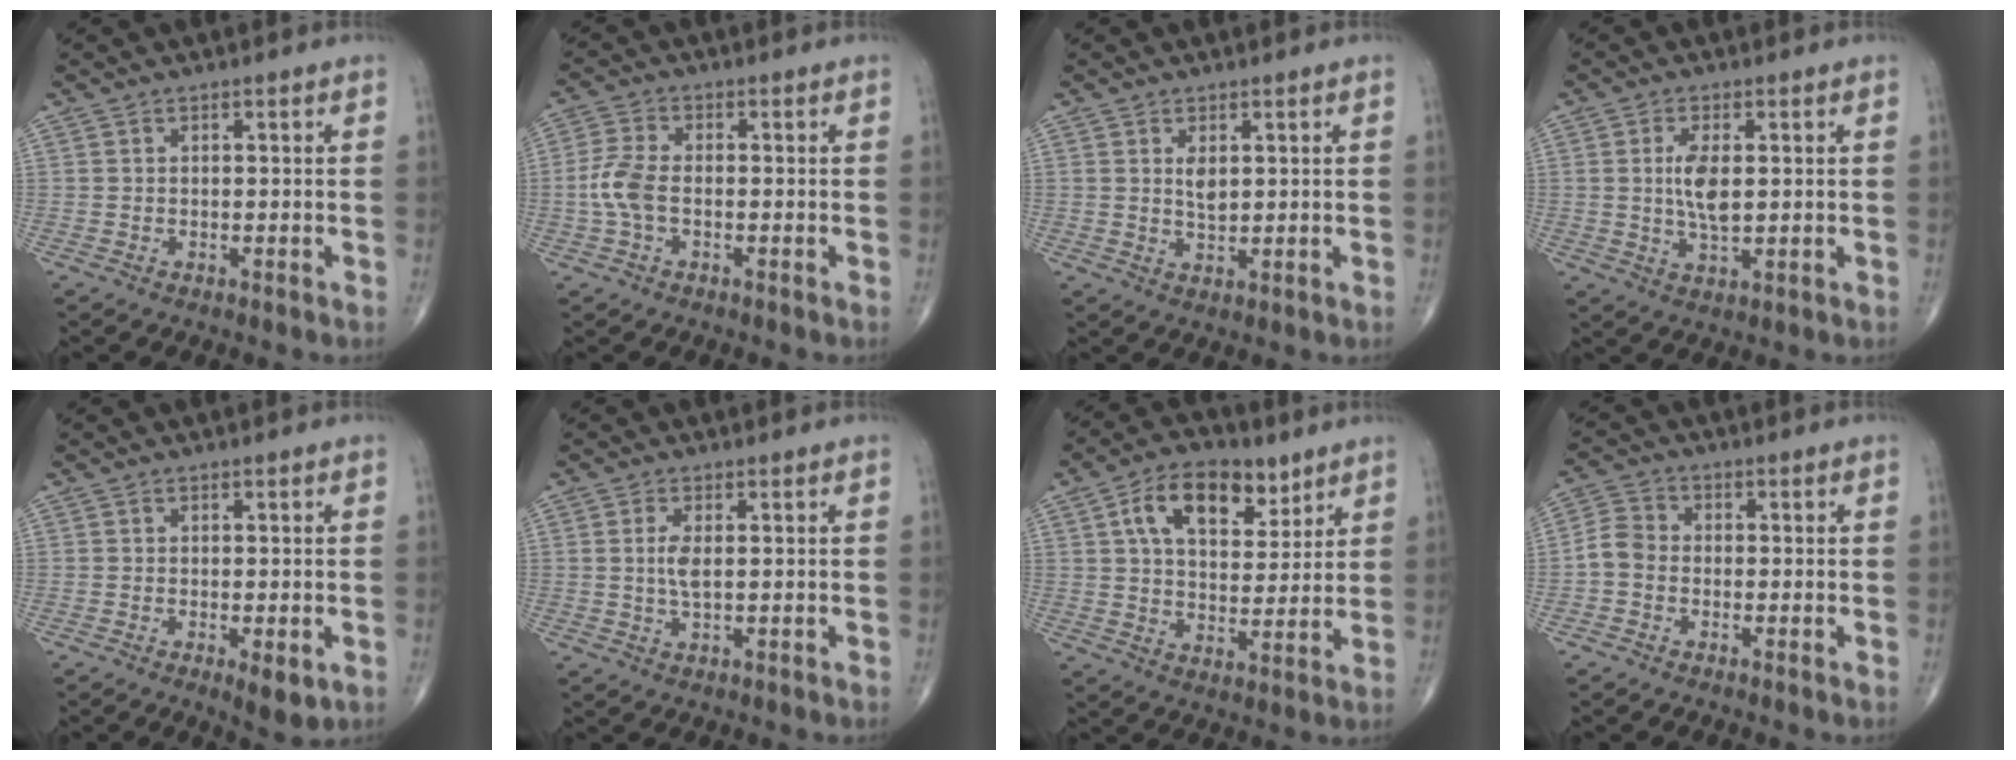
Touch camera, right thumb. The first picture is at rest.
{"total": 5.7, "force": [-1.0, 3.1, 4.7], "torque": [-0.117, 0.014, -0.025]}
{"total": 2.8, "force": [0.9, 1.3, 2.3], "torque": [-0.030, -0.015, 0.016]}
{"total": 6.1, "force": [0.6, 2.5, 5.5], "torque": [-0.102, -0.014, 0.011]}
{"total": 3.9, "force": [-1.2, 1.4, 3.5], "torque": [-0.047, -0.010, -0.014]}
{"total": 3.3, "force": [0.4, 1.1, 3.1], "torque": [-0.064, -0.008, 0.008]}
{"total": 13.7, "force": [6.5, 7.7, 9.1], "torque": [-0.118, -0.015, 0.112]}
{"total": 4.3, "force": [-1.2, 3.4, 2.3], "torque": [-0.039, 0.012, -0.036]}